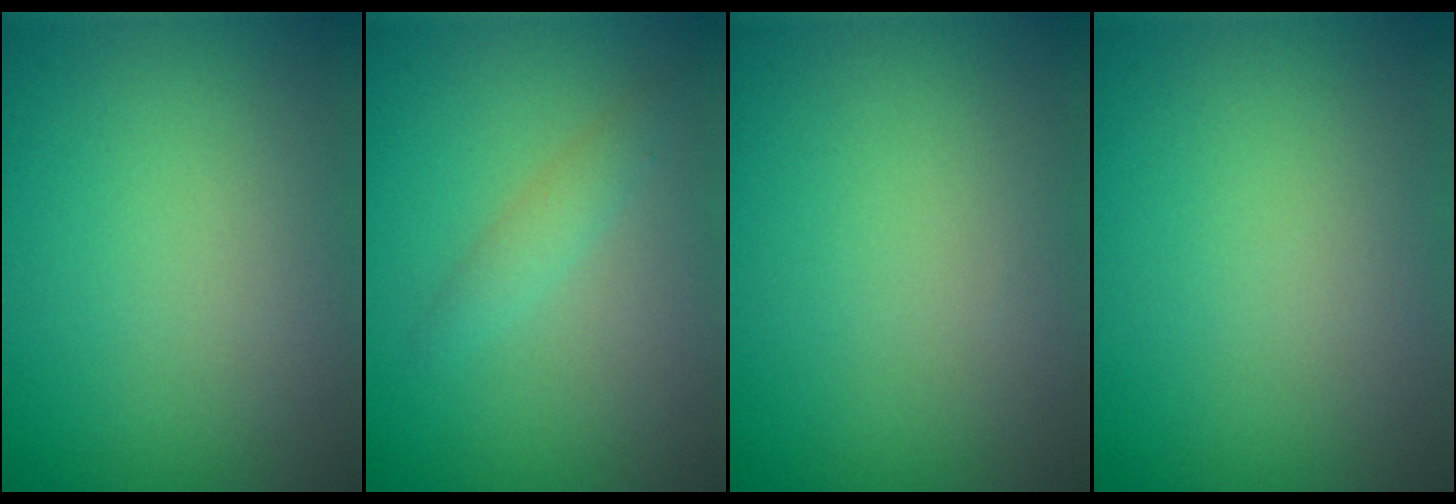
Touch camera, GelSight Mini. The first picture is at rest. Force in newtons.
{"total": 1.4, "press": 1.4, "slide": 0.1}
{"total": 0.0}
{"total": 0.0}